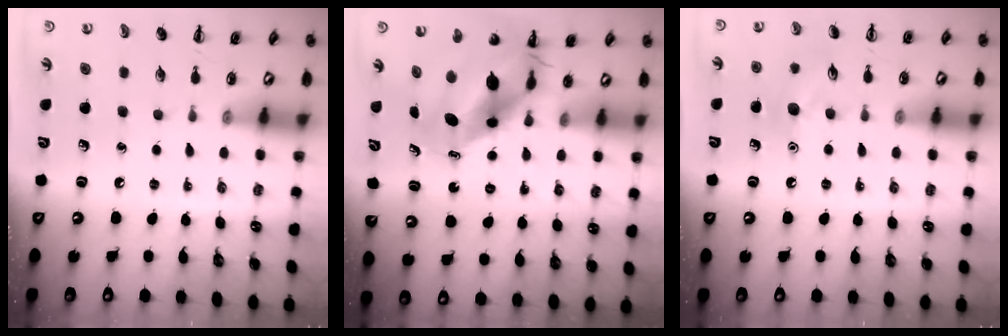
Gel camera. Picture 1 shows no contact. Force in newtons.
{"total": 7.9, "press": 7.6, "slide": 2.3}
{"total": 8.0, "press": 7.9, "slide": 1.5}